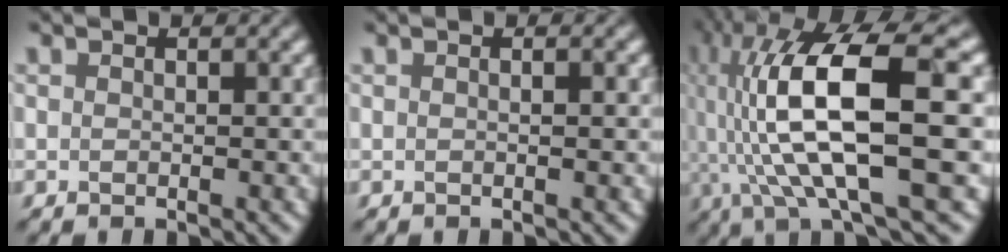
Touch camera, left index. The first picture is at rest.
{"total": 1.1, "force": [0.1, 0.3, 1.0], "torque": [-0.013, 0.002, -0.005]}
{"total": 14.9, "force": [0.2, 3.8, 14.4], "torque": [-0.261, 0.021, 0.009]}